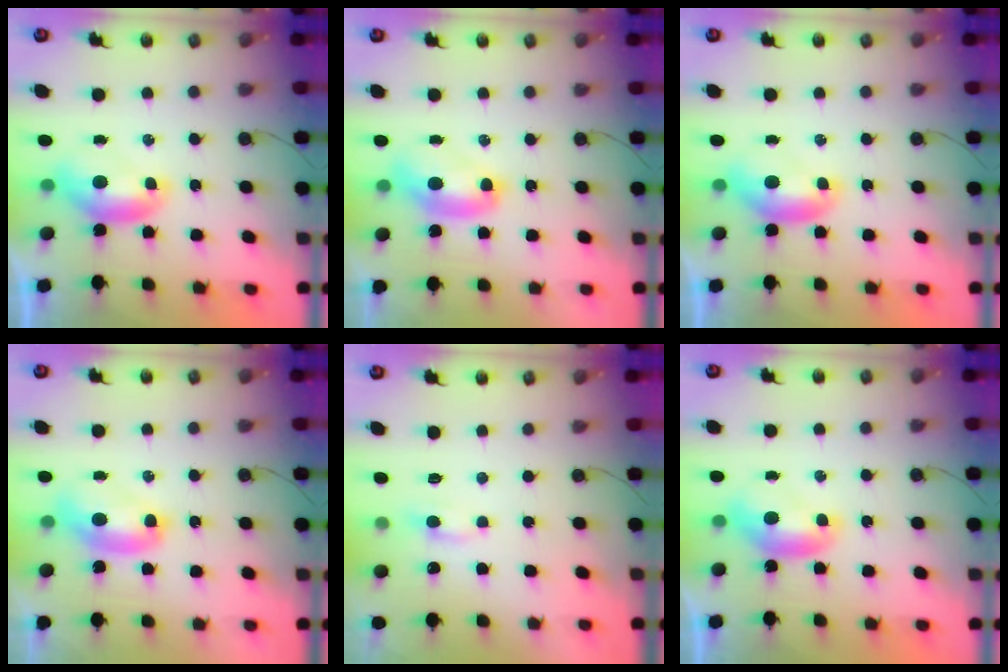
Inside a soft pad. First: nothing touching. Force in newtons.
{"total": 2.5, "press": 2.5, "slide": 0.1}
{"total": 0.0}
{"total": 2.6, "press": 2.6, "slide": 0.1}
{"total": 1.5, "press": 1.4, "slide": 0.4}
{"total": 0.0}